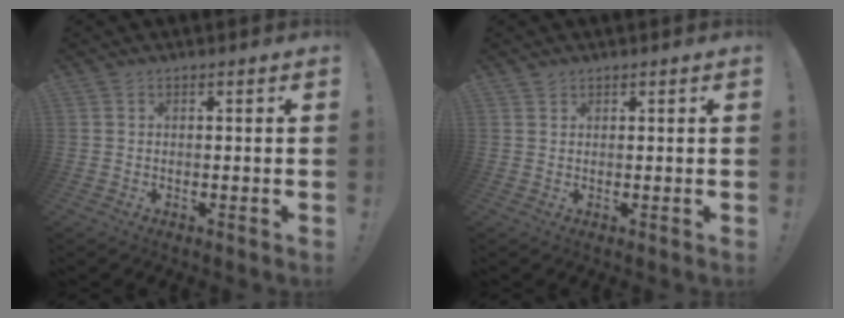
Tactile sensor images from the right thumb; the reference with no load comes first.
{"total": 1.1, "force": [0.9, 0.6, 0.1], "torque": [0.002, -0.003, 0.017]}